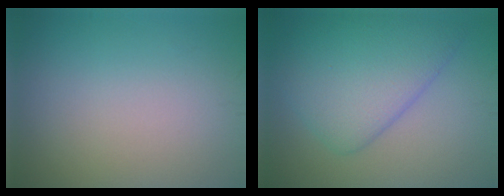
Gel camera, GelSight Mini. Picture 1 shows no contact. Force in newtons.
{"total": 7.2, "press": 7.2, "slide": 0.3}